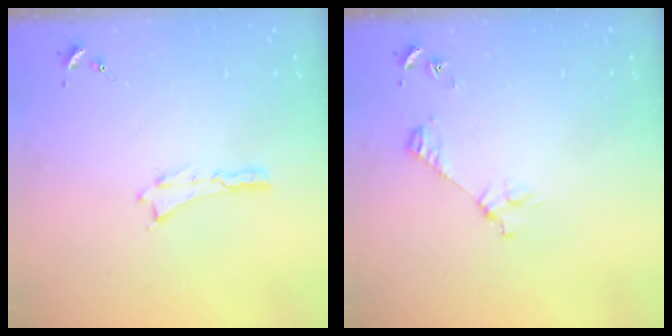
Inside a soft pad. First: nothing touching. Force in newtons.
{"total": 3.3, "press": 3.3, "slide": 0.3}